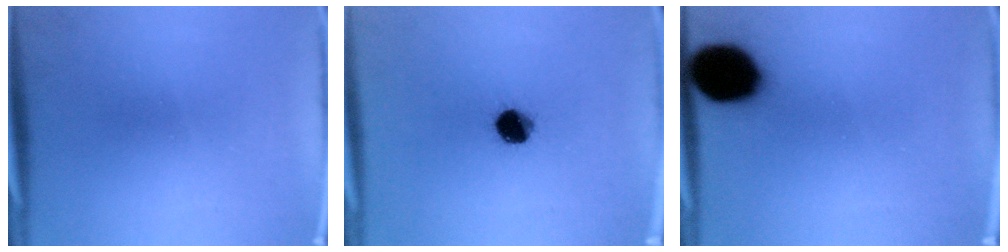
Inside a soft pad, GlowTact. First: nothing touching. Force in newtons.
{"total": 6.6}
{"total": 15.1}